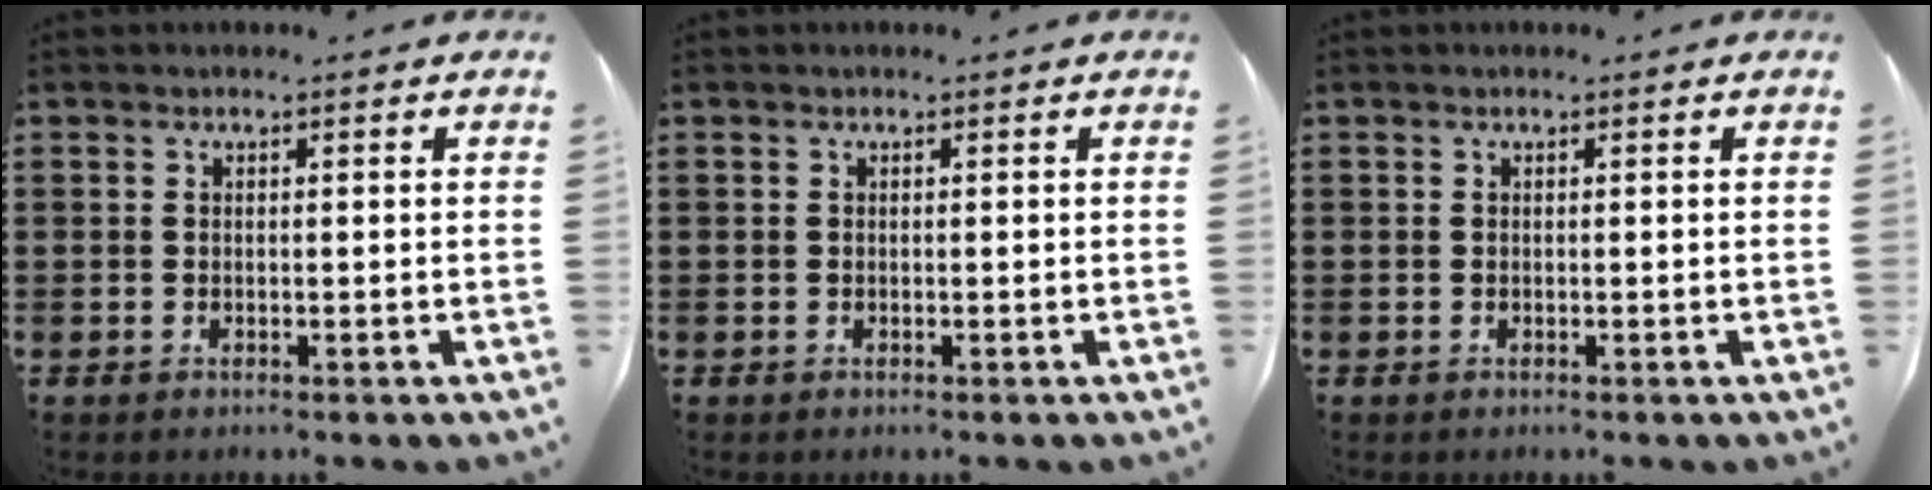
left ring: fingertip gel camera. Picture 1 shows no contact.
{"total": 0.0}
{"total": 0.0}